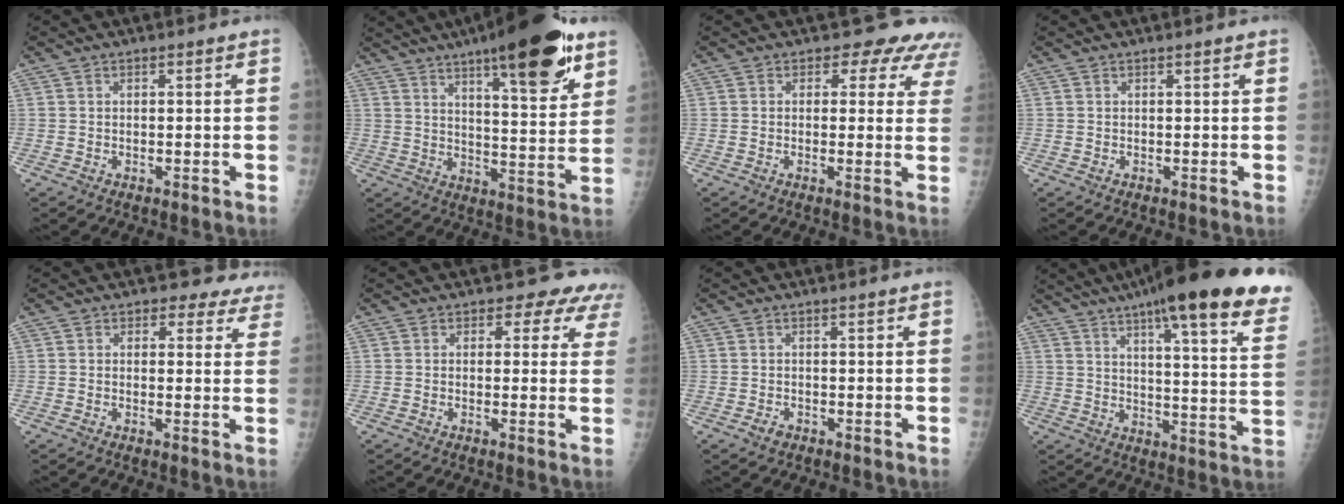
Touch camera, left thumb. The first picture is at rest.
{"total": 20.2, "force": [12.3, 5.0, 15.2], "torque": [-0.200, -0.057, 0.182]}
{"total": 8.2, "force": [6.4, 4.8, 1.6], "torque": [0.035, -0.022, 0.046]}
{"total": 0.0}
{"total": 6.8, "force": [5.6, 3.6, 0.8], "torque": [0.036, -0.021, 0.042]}
{"total": 6.1, "force": [4.7, 3.7, 1.1], "torque": [0.029, -0.017, 0.032]}
{"total": 1.1, "force": [-0.4, 0.7, 0.8], "torque": [-0.011, 0.003, -0.004]}
{"total": 28.3, "force": [18.7, 4.7, 20.7], "torque": [-0.260, -0.041, 0.244]}